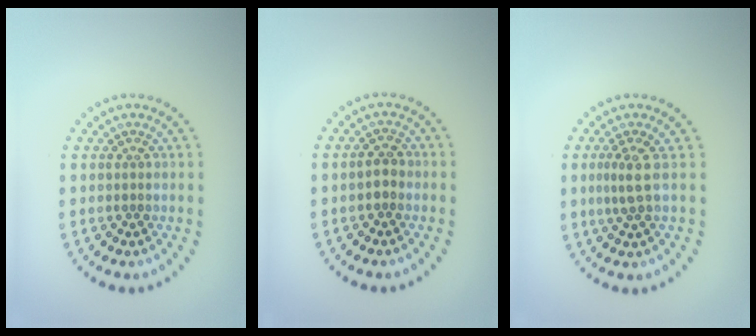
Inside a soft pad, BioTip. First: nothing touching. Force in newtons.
{"total": 1.4, "press": 1.3, "slide": 0.3}
{"total": 2.0, "press": 1.4, "slide": 1.4}